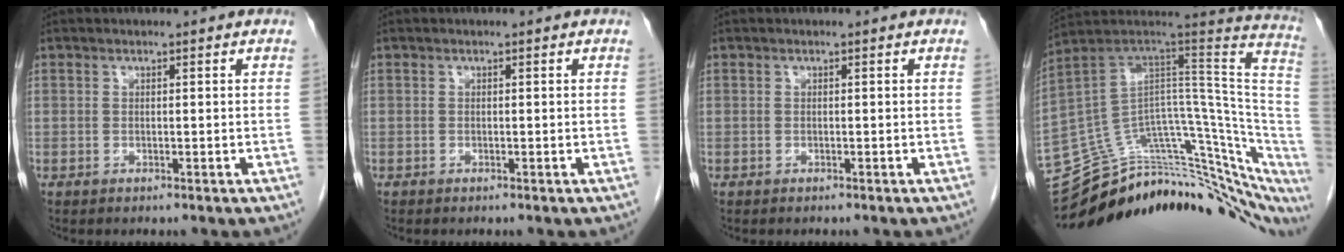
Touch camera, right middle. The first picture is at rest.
{"total": 0.0}
{"total": 0.0}
{"total": 32.6, "force": [-28.5, 7.9, 13.6], "torque": [-0.075, 0.039, -0.370]}